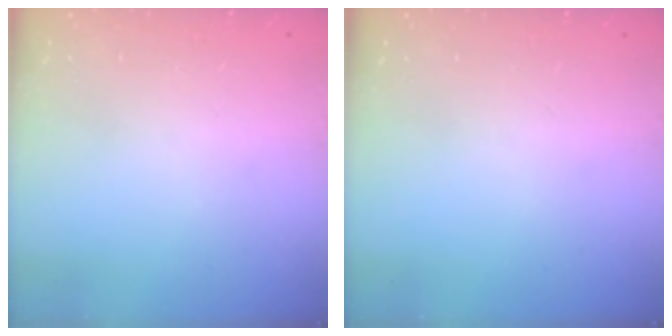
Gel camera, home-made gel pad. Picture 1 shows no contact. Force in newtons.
{"total": 0.0}